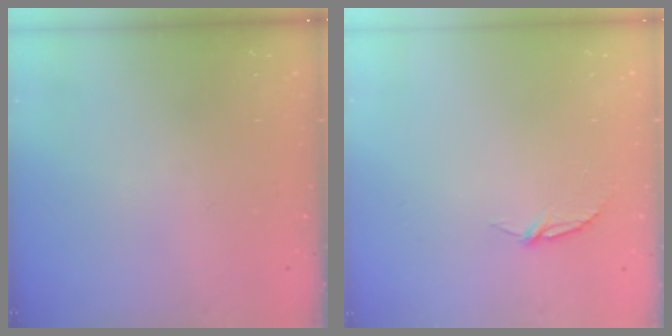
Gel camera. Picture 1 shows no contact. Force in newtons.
{"total": 4.2, "press": 4.2, "slide": 0.5}